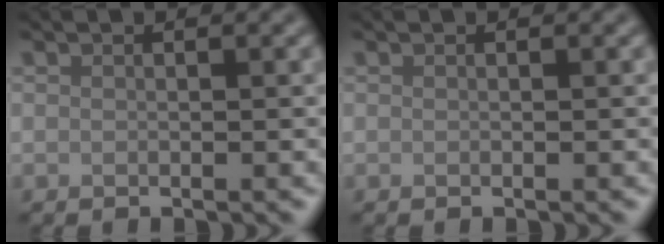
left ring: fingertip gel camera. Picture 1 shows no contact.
{"total": 0.0}